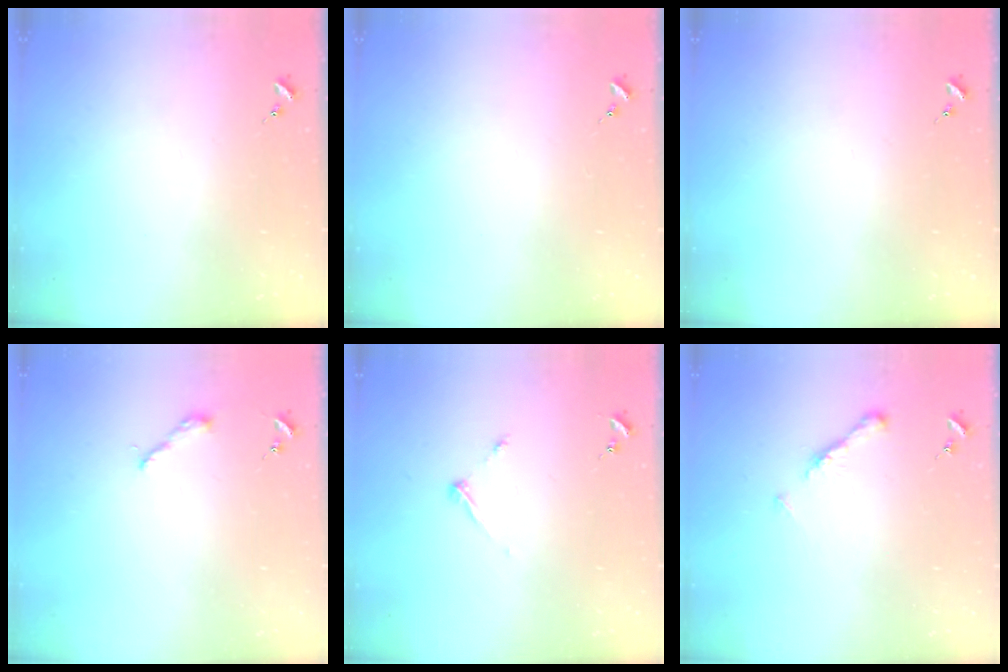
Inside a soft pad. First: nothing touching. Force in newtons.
{"total": 0.0}
{"total": 0.0}
{"total": 3.8, "press": 3.8, "slide": 0.3}
{"total": 4.8, "press": 4.8, "slide": 0.6}
{"total": 6.8, "press": 6.7, "slide": 0.6}